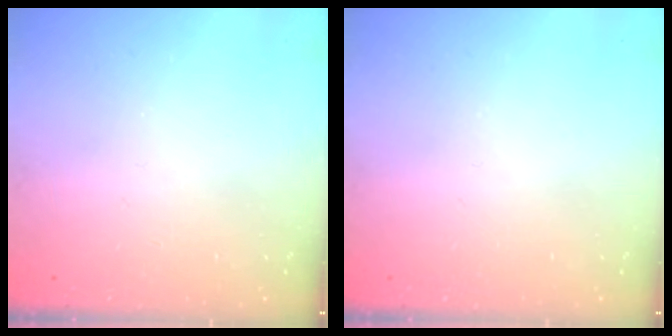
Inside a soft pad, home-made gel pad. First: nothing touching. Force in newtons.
{"total": 0.0}